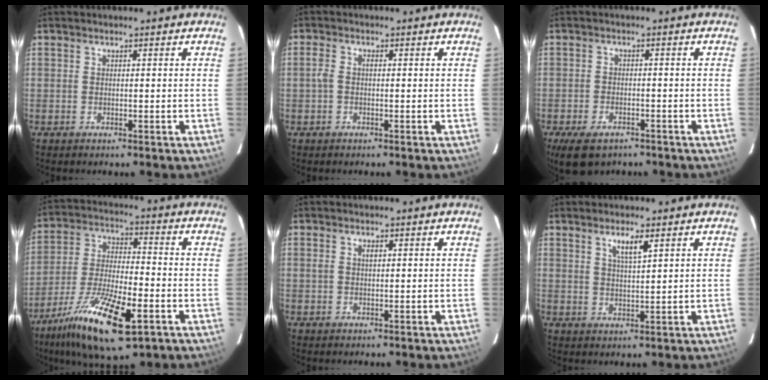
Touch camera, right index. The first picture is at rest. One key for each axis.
{"total": 1.9, "fx": -0.2, "fy": 1.0, "fz": 1.7, "tx": -0.036, "ty": 0.006, "tz": -0.006}
{"total": 7.8, "fx": -5.3, "fy": 4.0, "fz": 4.1, "tx": -0.099, "ty": -0.015, "tz": -0.087}
{"total": 19.0, "fx": -10.3, "fy": 5.8, "fz": 14.9, "tx": -0.296, "ty": -0.045, "tz": -0.187}
{"total": 1.1, "fx": 0.4, "fy": 0.6, "fz": 0.9, "tx": -0.016, "ty": 0.003, "tz": 0.006}
{"total": 3.7, "fx": 2.0, "fy": 0.5, "fz": 3.1, "tx": -0.053, "ty": 0.000, "tz": 0.037}